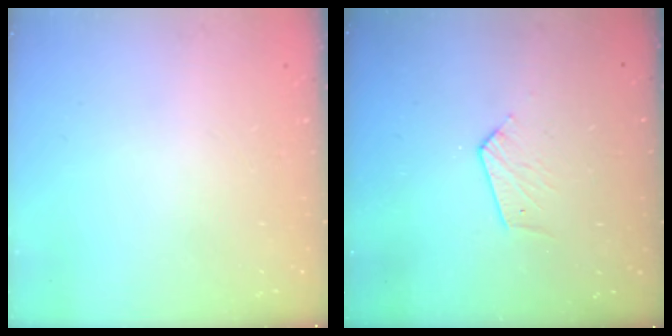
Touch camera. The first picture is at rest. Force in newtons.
{"total": 3.7, "press": 3.7, "slide": 0.3}